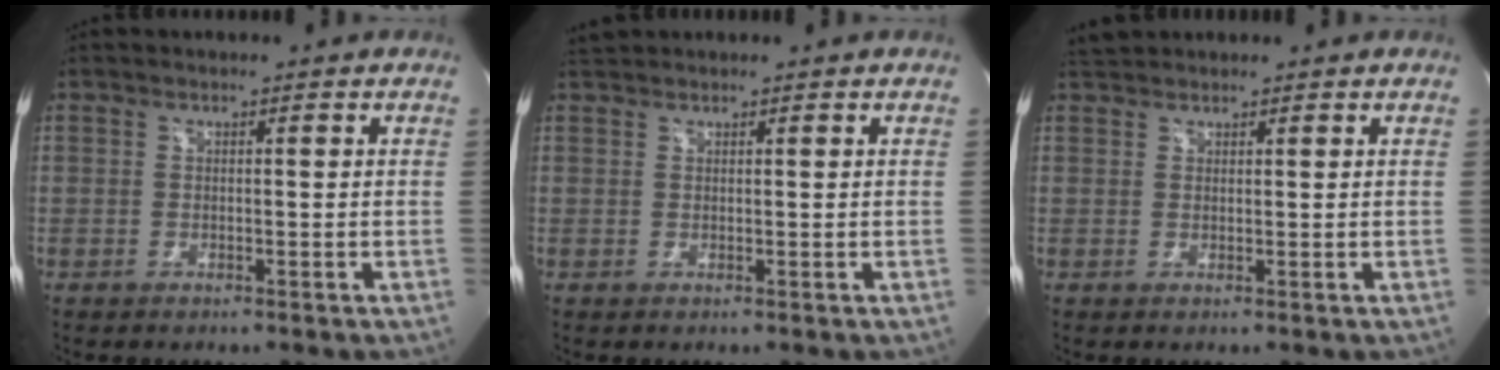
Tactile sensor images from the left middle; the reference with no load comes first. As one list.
[{"total": 1.4, "force": [1.4, 0.3, 0.0], "torque": [-0.011, 0.014, 0.031]}, {"total": 2.2, "force": [2.1, 0.7, 0.1], "torque": [-0.009, 0.016, 0.040]}]